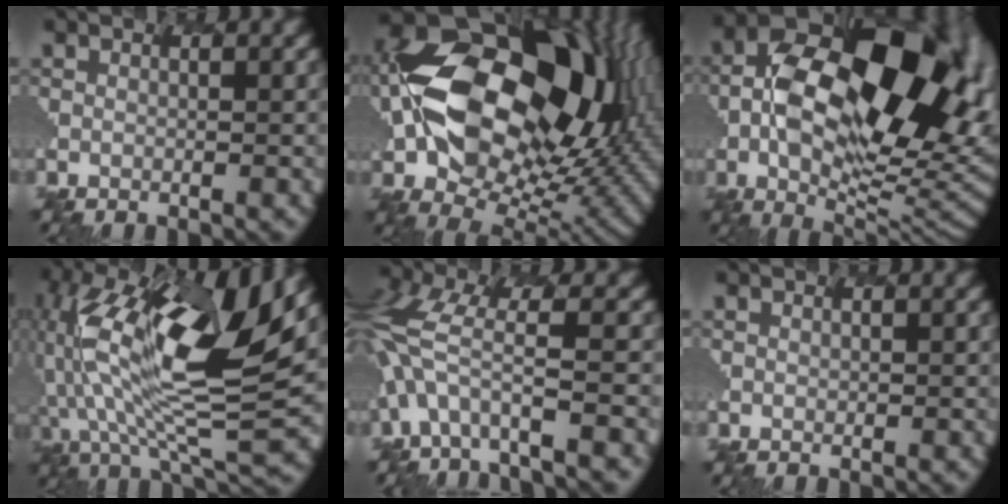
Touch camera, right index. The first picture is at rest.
{"total": 19.0, "force": [1.5, 13.6, 13.2], "torque": [-0.270, 0.017, 0.036]}
{"total": 13.8, "force": [0.6, 7.2, 11.7], "torque": [-0.204, 0.030, -0.017]}
{"total": 12.8, "force": [3.3, 4.8, 11.4], "torque": [-0.267, 0.028, 0.038]}
{"total": 6.0, "force": [-1.5, 2.4, 5.3], "torque": [-0.152, 0.020, -0.043]}
{"total": 0.6, "force": [0.1, 0.3, 0.5], "torque": [-0.010, -0.002, 0.003]}